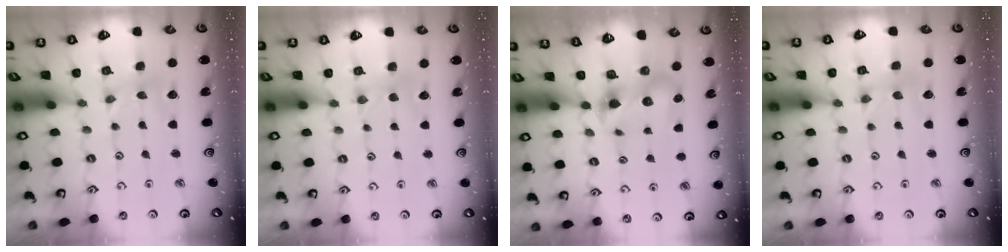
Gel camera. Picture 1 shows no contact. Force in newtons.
{"total": 2.8, "press": 2.8, "slide": 0.4}
{"total": 6.0, "press": 6.0, "slide": 0.6}
{"total": 0.0}